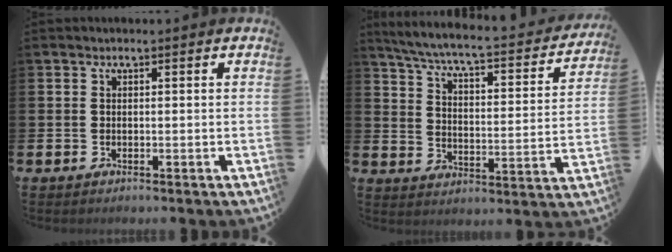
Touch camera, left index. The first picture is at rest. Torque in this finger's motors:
{"motor_torque": [0.96, -1.18, 0.42, 0.06]}